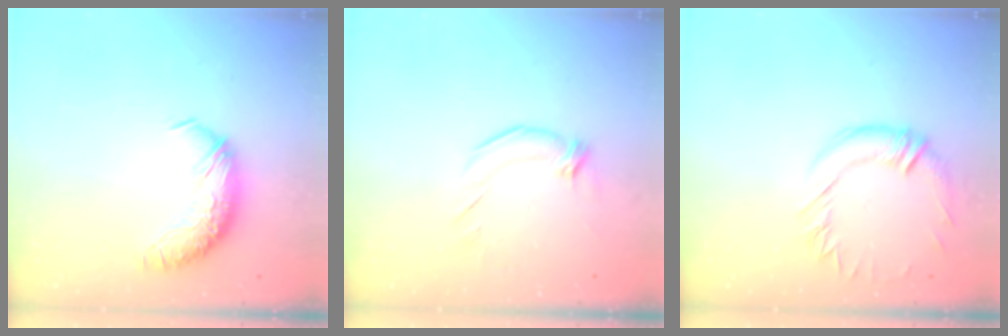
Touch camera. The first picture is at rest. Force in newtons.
{"total": 2.7, "press": 1.7, "slide": 2.1}
{"total": 0.8, "press": 0.2, "slide": 0.8}